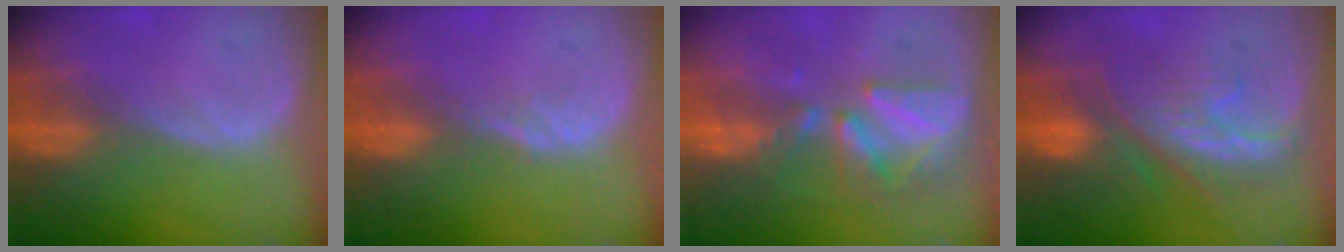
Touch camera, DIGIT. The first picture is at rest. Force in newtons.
{"total": 1.5, "press": 1.2, "slide": 0.9}
{"total": 8.1, "press": 7.5, "slide": 3.1}
{"total": 8.9, "press": 8.4, "slide": 2.8}